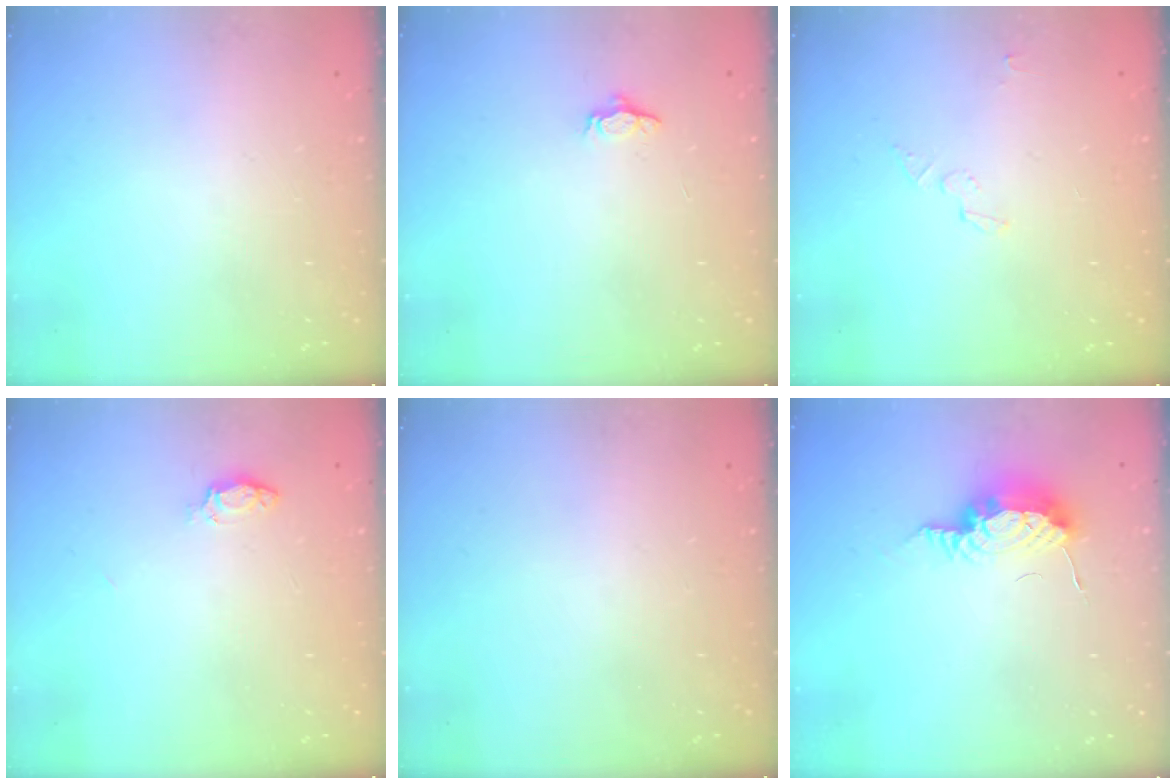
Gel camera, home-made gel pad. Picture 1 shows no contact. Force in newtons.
{"total": 3.3, "press": 3.2, "slide": 0.5}
{"total": 2.8, "press": 2.8, "slide": 0.1}
{"total": 3.3, "press": 3.3, "slide": 0.4}
{"total": 0.0}
{"total": 10.3, "press": 9.3, "slide": 4.4}